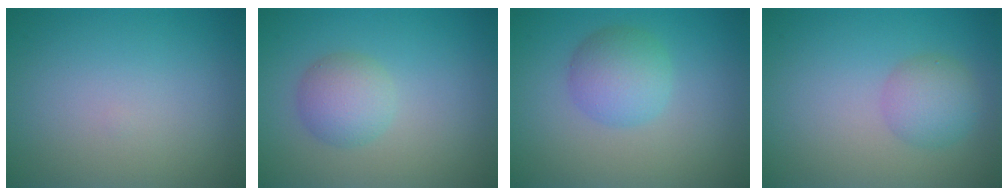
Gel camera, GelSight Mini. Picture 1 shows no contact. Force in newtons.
{"total": 2.9, "press": 2.9, "slide": 0.0}
{"total": 3.5, "press": 3.5, "slide": 0.1}
{"total": 2.8, "press": 2.8, "slide": 0.1}